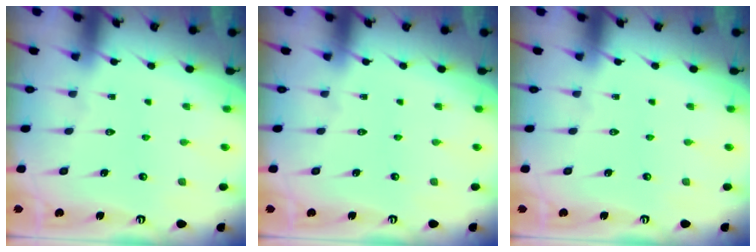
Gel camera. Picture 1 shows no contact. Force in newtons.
{"total": 0.0}
{"total": 0.0}